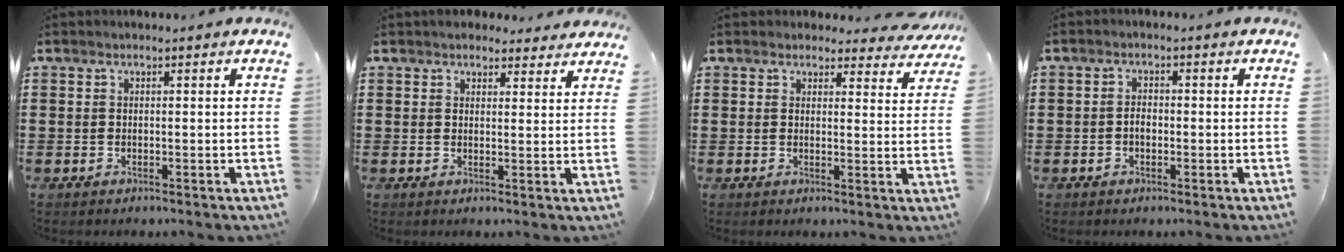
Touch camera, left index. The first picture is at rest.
{"total": 3.2, "force": [3.0, 1.2, 0.3], "torque": [-0.008, -0.006, 0.055]}
{"total": 3.2, "force": [2.9, 1.0, 0.8], "torque": [-0.019, -0.009, 0.050]}
{"total": 1.8, "force": [-0.5, 1.0, 1.5], "torque": [-0.028, 0.004, -0.011]}